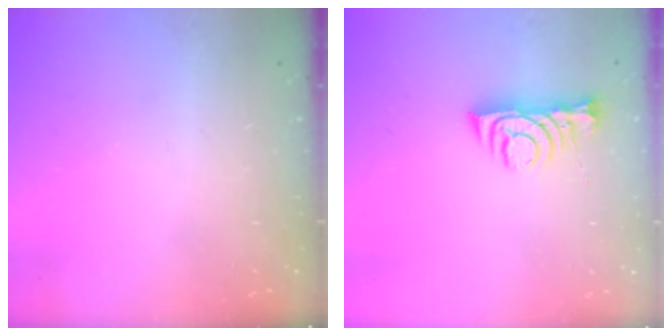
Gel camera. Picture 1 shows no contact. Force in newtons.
{"total": 7.0, "press": 7.0, "slide": 0.8}